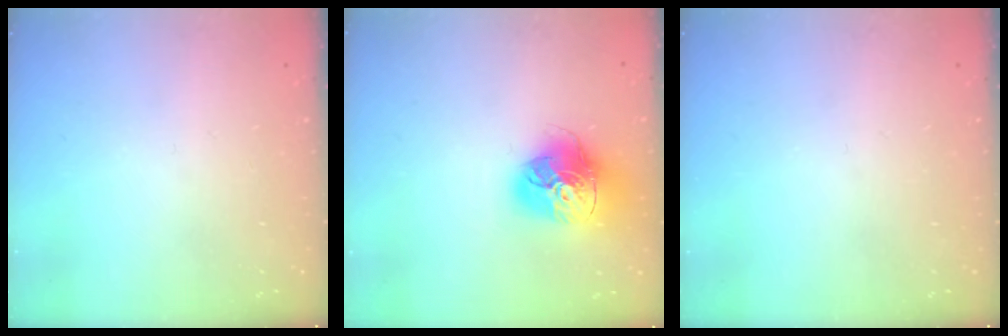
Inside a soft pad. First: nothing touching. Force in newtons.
{"total": 18.6, "press": 18.5, "slide": 1.9}
{"total": 0.0}